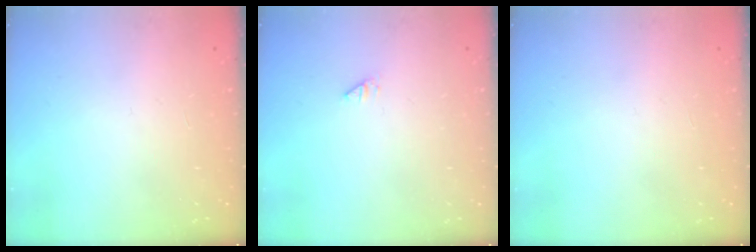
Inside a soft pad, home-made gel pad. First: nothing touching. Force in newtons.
{"total": 0.0}
{"total": 0.0}